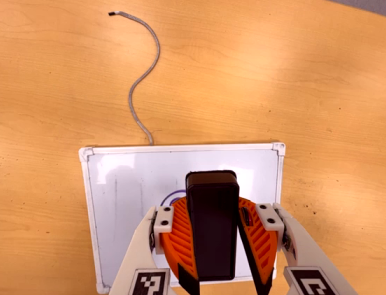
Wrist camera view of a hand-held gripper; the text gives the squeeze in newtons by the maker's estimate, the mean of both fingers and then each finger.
{"total": 11.0, "left": 10.5, "right": 11.4}